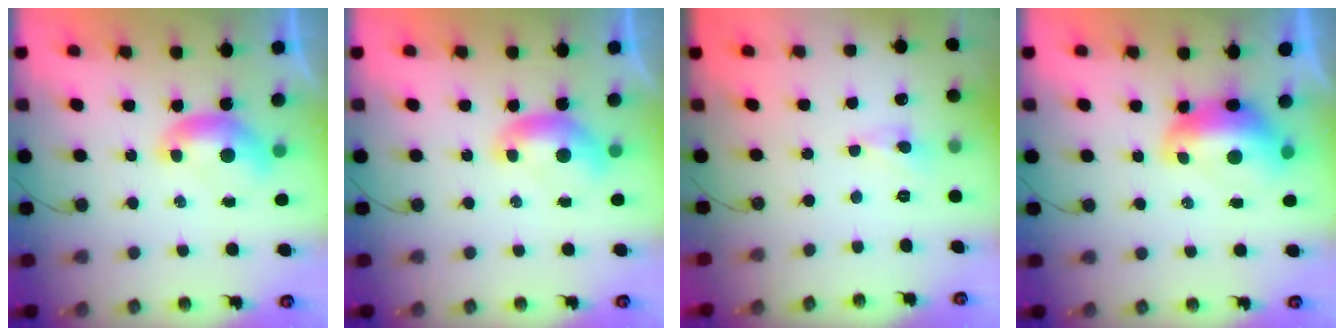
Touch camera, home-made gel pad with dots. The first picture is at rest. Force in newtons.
{"total": 0.0}
{"total": 2.5, "press": 2.4, "slide": 0.8}
{"total": 2.9, "press": 2.8, "slide": 0.7}